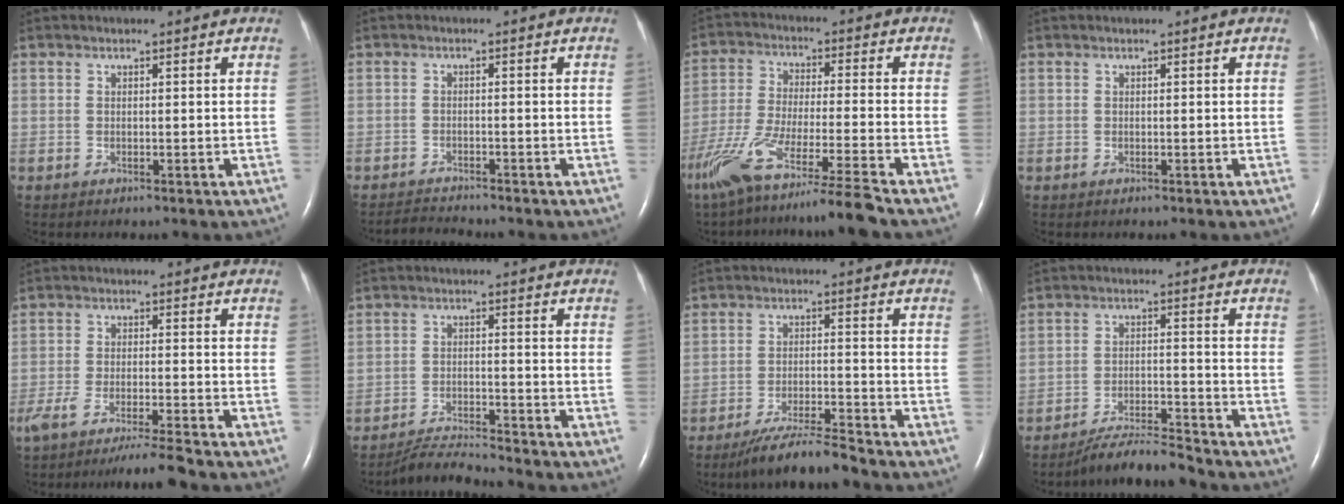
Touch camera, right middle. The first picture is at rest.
{"total": 2.4, "force": [-2.4, -0.5, -0.2], "torque": [-0.003, -0.018, -0.041]}
{"total": 16.1, "force": [-12.8, -1.8, 9.6], "torque": [-0.195, -0.052, -0.226]}
{"total": 0.0}
{"total": 8.0, "force": [-6.7, -1.0, 4.1], "torque": [-0.062, -0.021, -0.113]}
{"total": 4.9, "force": [-4.6, -1.5, 0.1], "torque": [-0.018, -0.019, -0.084]}
{"total": 6.8, "force": [-5.9, -0.8, 3.1], "torque": [-0.060, -0.024, -0.109]}
{"total": 6.2, "force": [-6.0, -0.9, 1.3], "torque": [-0.027, -0.014, -0.108]}